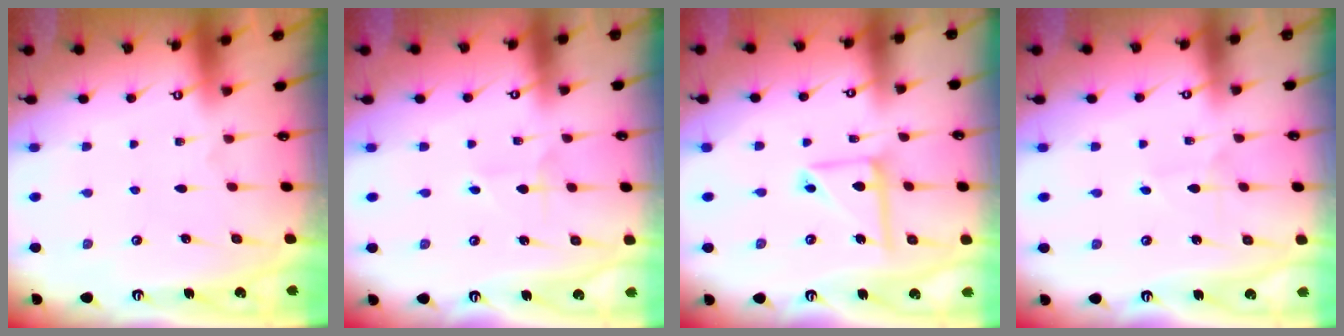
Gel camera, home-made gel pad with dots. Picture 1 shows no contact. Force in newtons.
{"total": 1.9, "press": 1.9, "slide": 0.1}
{"total": 10.9, "press": 10.8, "slide": 0.9}
{"total": 3.2, "press": 3.1, "slide": 0.3}